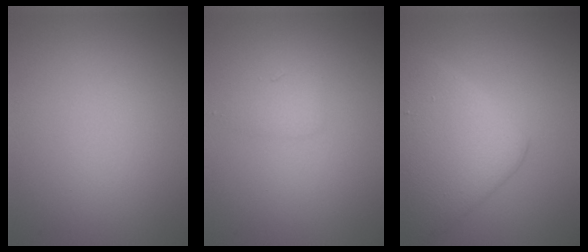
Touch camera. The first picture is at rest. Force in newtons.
{"total": 1.5, "press": 1.5, "slide": 0.2}
{"total": 6.7, "press": 6.7, "slide": 0.1}